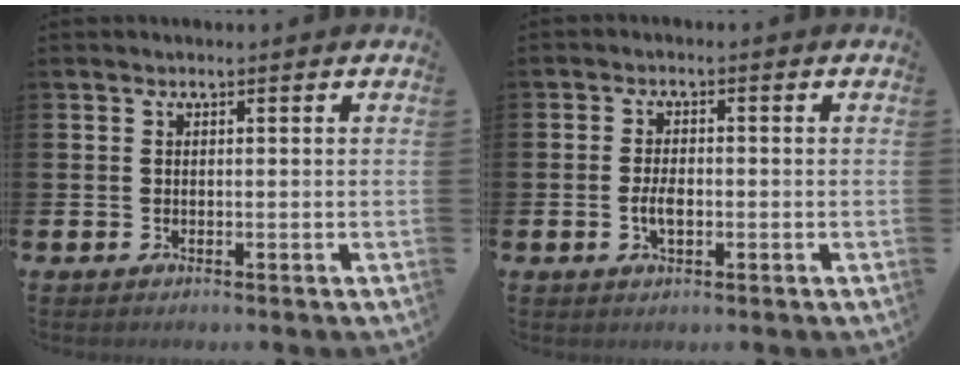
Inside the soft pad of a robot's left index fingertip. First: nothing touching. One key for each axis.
{"total": 2.9, "fx": -0.6, "fy": 1.4, "fz": 2.5, "tx": -0.044, "ty": 0.001, "tz": -0.011}